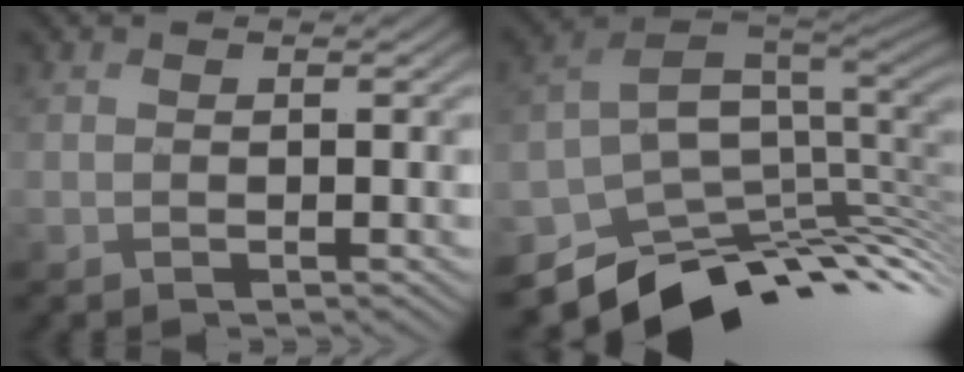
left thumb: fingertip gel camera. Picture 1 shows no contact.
{"total": 12.0, "force": [-3.1, 8.0, 8.4], "torque": [-0.189, -0.031, -0.038]}